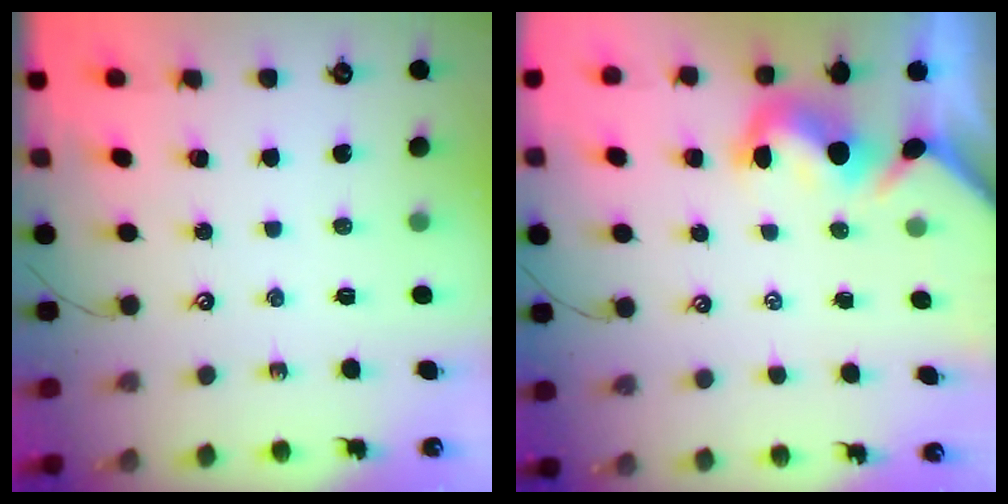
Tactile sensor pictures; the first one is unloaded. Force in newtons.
{"total": 1.9, "press": 1.6, "slide": 1.0}